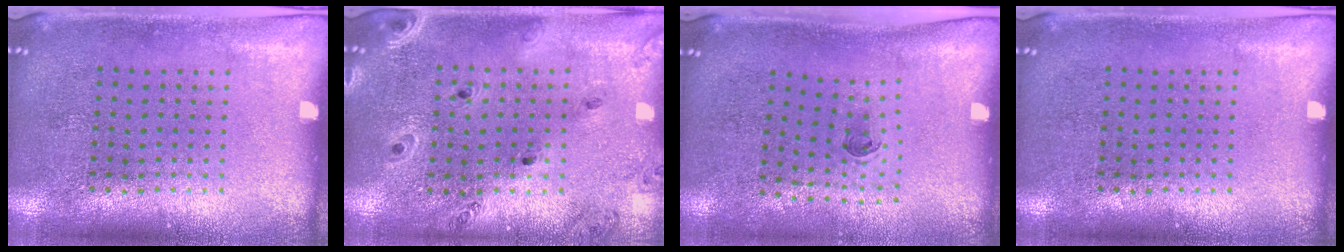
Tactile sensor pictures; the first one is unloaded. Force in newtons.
{"total": 0.6, "press": 0.6, "slide": 0.1}
{"total": 0.5, "press": 0.3, "slide": 0.4}
{"total": 0.0}